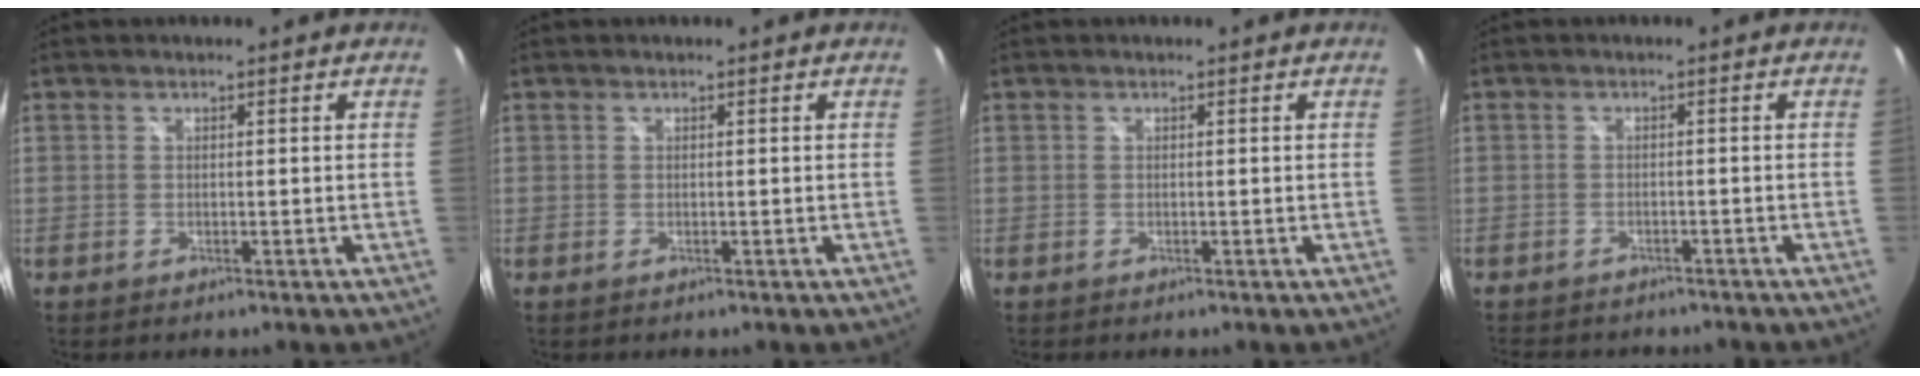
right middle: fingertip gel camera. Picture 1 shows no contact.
{"total": 0.0}
{"total": 0.0}
{"total": 5.1, "force": [-4.4, 2.0, 1.3], "torque": [-0.036, 0.000, -0.063]}